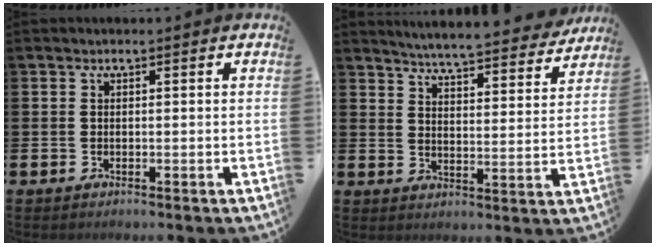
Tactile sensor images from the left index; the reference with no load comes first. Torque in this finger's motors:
{"motor_torque": [0.98, -1.16, 0.29, 0.12]}